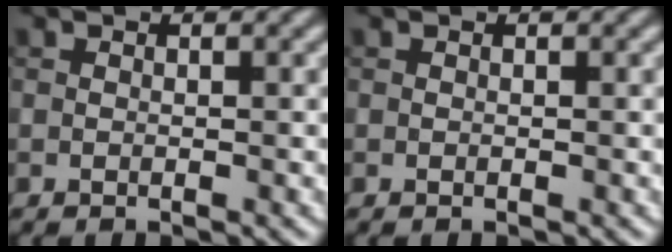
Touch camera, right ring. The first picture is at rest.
{"total": 0.0}